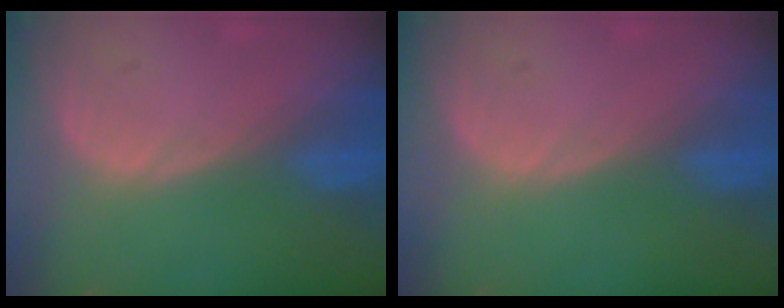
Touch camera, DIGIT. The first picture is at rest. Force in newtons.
{"total": 0.0}